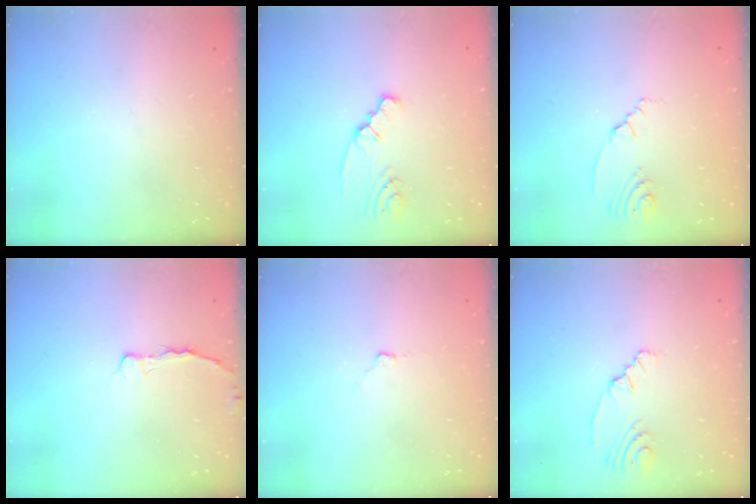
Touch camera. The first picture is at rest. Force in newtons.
{"total": 2.0, "press": 2.0, "slide": 0.1}
{"total": 2.5, "press": 2.1, "slide": 1.3}
{"total": 2.1, "press": 2.1, "slide": 0.4}
{"total": 2.9, "press": 2.8, "slide": 0.4}
{"total": 2.8, "press": 2.3, "slide": 1.7}